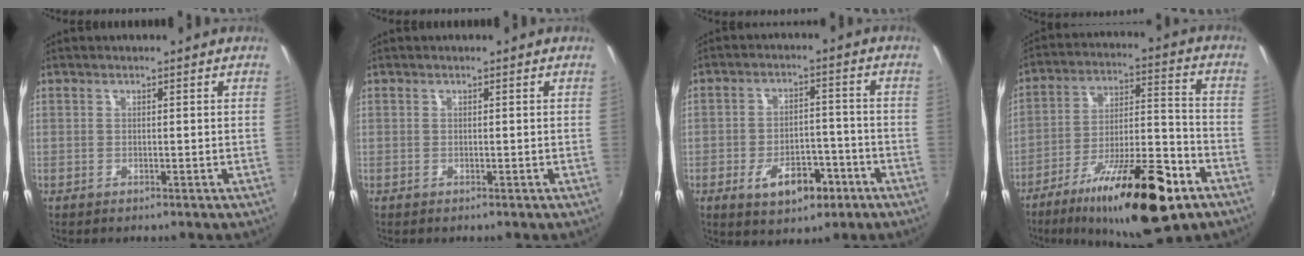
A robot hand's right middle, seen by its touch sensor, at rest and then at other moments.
{"total": 0.0}
{"total": 8.5, "force": [-3.9, 4.5, 6.1], "torque": [-0.114, 0.003, -0.047]}
{"total": 22.6, "force": [-13.1, 6.5, 17.2], "torque": [-0.287, -0.025, -0.205]}